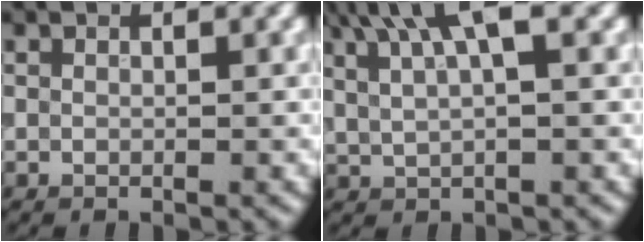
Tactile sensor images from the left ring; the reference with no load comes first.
{"total": 5.7, "force": [3.3, 1.5, 4.5], "torque": [-0.082, 0.012, 0.061]}